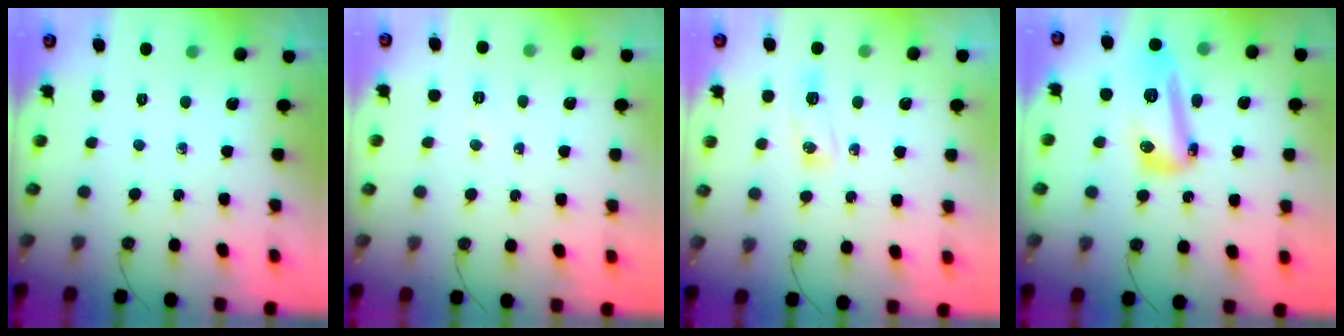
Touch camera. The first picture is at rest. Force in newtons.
{"total": 5.0, "press": 3.7, "slide": 3.3}
{"total": 5.4, "press": 5.3, "slide": 0.5}
{"total": 13.8, "press": 13.7, "slide": 1.4}